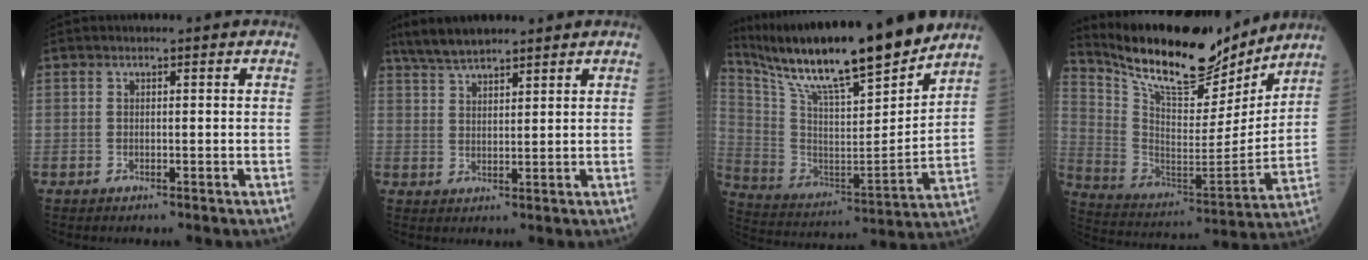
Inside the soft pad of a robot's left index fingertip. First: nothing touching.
{"total": 6.4, "force": [5.5, 1.1, 3.0], "torque": [-0.066, 0.023, 0.105]}
{"total": 23.2, "force": [19.5, 1.4, 12.4], "torque": [-0.233, -0.014, 0.330]}
{"total": 19.7, "force": [17.2, 5.0, 8.1], "torque": [-0.159, -0.016, 0.291]}